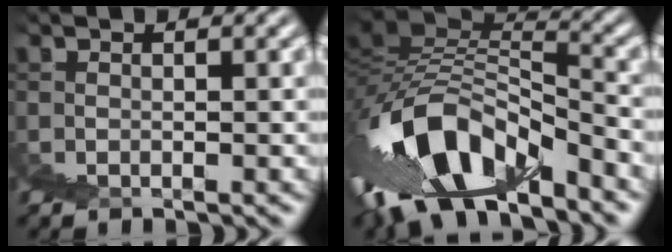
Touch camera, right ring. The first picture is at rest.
{"total": 8.1, "force": [-0.6, 3.7, 7.2], "torque": [-0.129, 0.010, -0.015]}